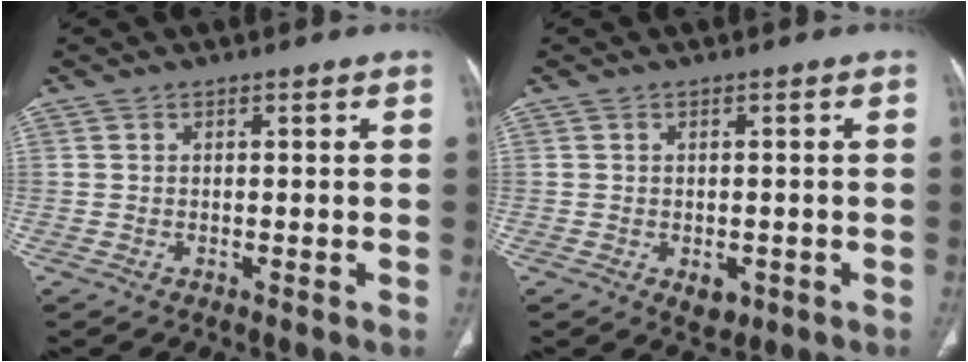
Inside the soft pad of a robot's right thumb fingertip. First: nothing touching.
{"total": 3.1, "force": [-1.1, 2.0, 2.0], "torque": [-0.015, 0.003, -0.004]}